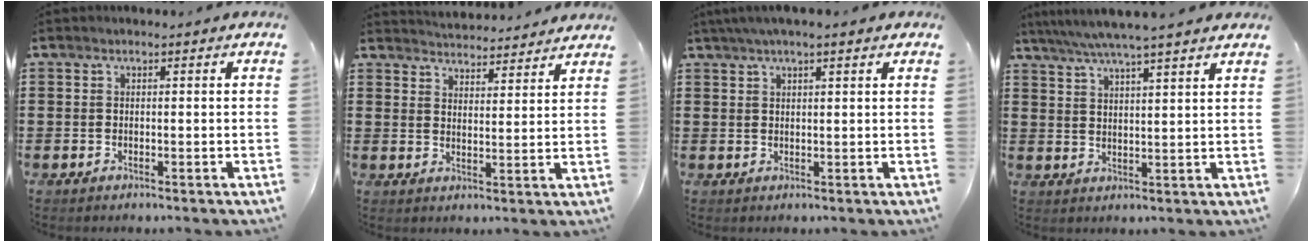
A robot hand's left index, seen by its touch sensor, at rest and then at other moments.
{"total": 3.8, "force": [3.8, -0.1, -0.3], "torque": [-0.008, -0.022, 0.068]}
{"total": 3.2, "force": [2.1, 0.3, 2.3], "torque": [-0.049, 0.008, 0.039]}
{"total": 5.1, "force": [4.5, -0.4, 2.5], "torque": [-0.062, -0.019, 0.077]}